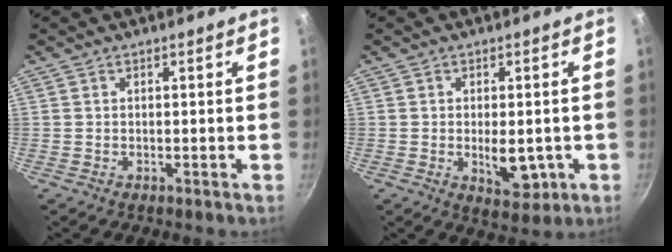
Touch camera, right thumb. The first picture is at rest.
{"total": 6.6, "force": [-1.1, 3.6, 5.4], "torque": [-0.063, -0.007, -0.007]}